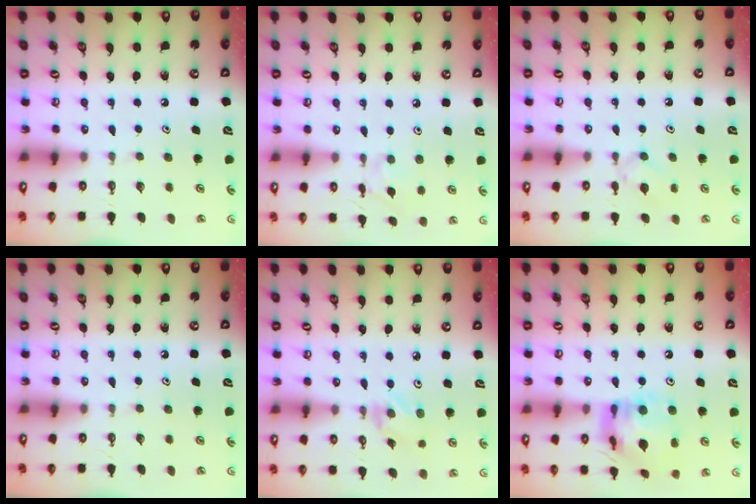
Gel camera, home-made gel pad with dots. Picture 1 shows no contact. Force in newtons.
{"total": 4.5, "press": 4.5, "slide": 0.5}
{"total": 3.8, "press": 3.7, "slide": 0.7}
{"total": 0.0}
{"total": 1.5, "press": 1.4, "slide": 0.3}
{"total": 15.4, "press": 15.3, "slide": 1.6}